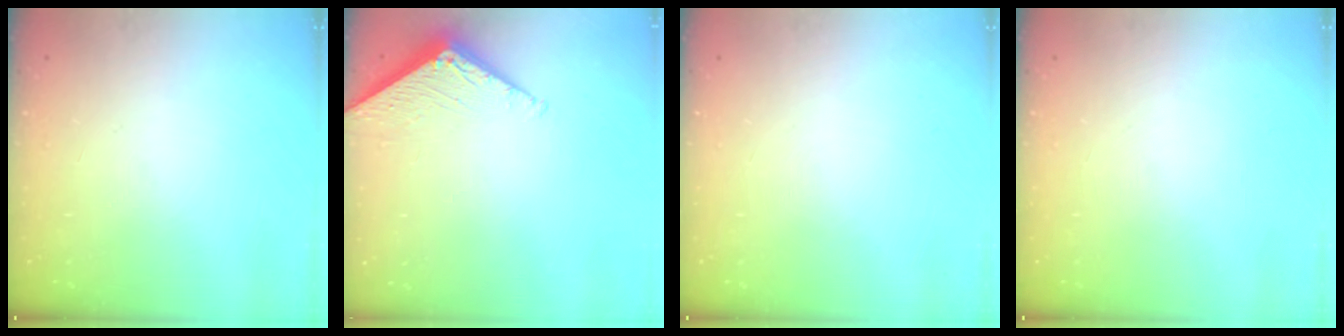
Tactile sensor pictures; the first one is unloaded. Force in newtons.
{"total": 3.1, "press": 3.1, "slide": 0.4}
{"total": 0.0}
{"total": 0.0}